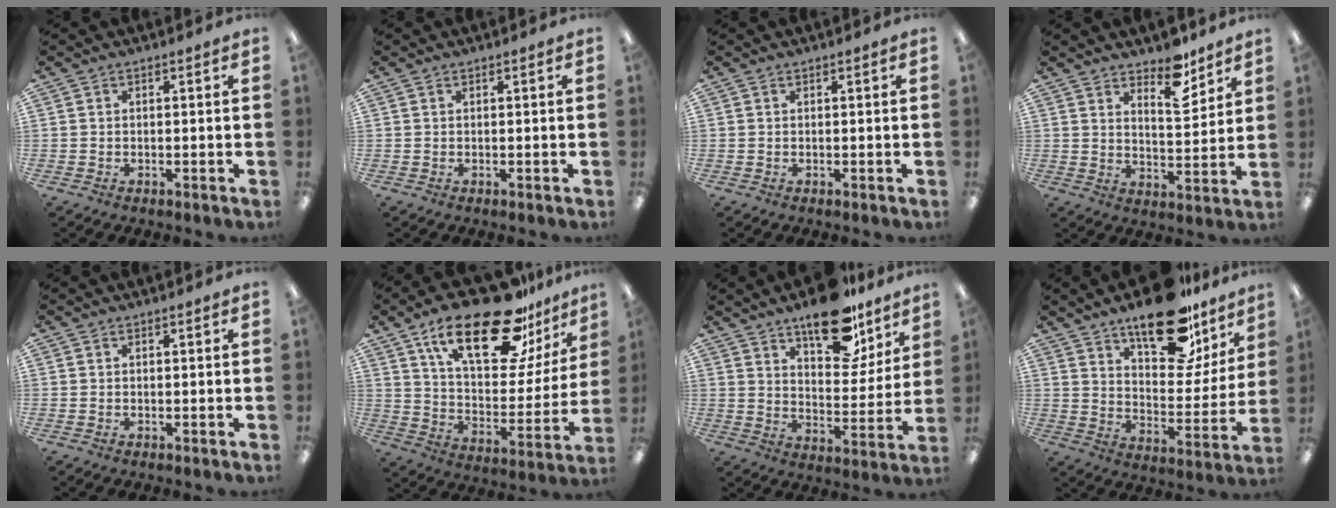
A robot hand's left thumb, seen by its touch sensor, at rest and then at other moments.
{"total": 0.0}
{"total": 0.0}
{"total": 9.4, "force": [7.5, 3.6, 4.3], "torque": [-0.044, -0.055, 0.128]}
{"total": 0.0}
{"total": 27.2, "force": [17.2, 10.9, 18.1], "torque": [-0.279, -0.097, 0.287]}
{"total": 17.2, "force": [12.3, 7.7, 9.4], "torque": [-0.123, -0.072, 0.208]}
{"total": 21.8, "force": [15.5, 9.3, 12.2], "torque": [-0.168, -0.096, 0.258]}